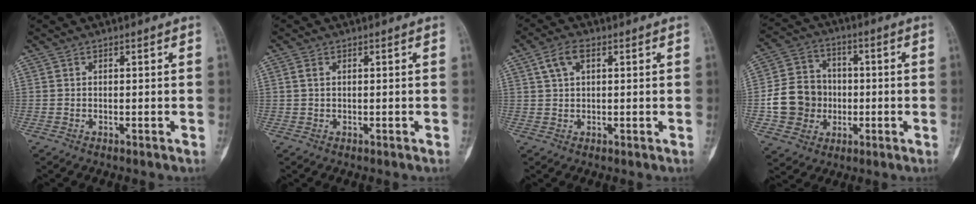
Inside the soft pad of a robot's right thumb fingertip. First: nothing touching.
{"total": 1.3, "force": [0.3, 0.8, 1.0], "torque": [-0.024, 0.001, 0.004]}
{"total": 4.3, "force": [1.7, 2.4, 3.2], "torque": [-0.061, 0.011, 0.032]}
{"total": 12.9, "force": [-1.6, 11.6, 5.3], "torque": [-0.071, 0.021, -0.028]}